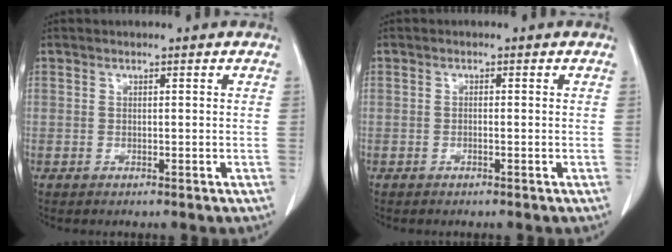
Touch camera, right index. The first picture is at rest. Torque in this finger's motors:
{"motor_torque": [-0.06, 0.02, 0.04, -0.01]}